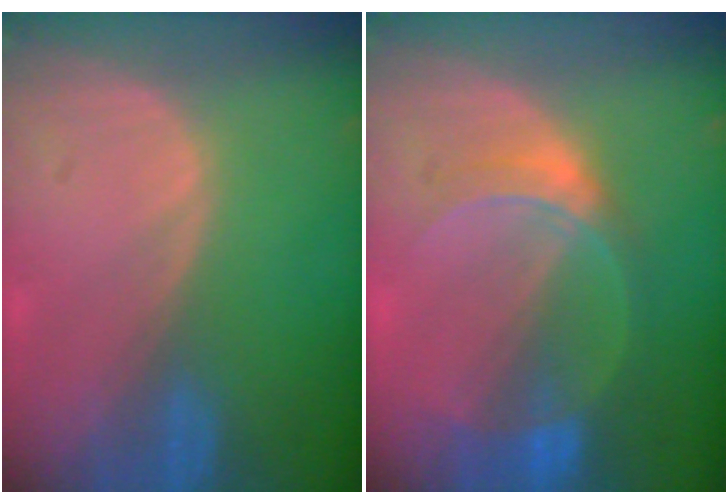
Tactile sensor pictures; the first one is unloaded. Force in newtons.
{"total": 6.8, "press": 5.9, "slide": 3.2}